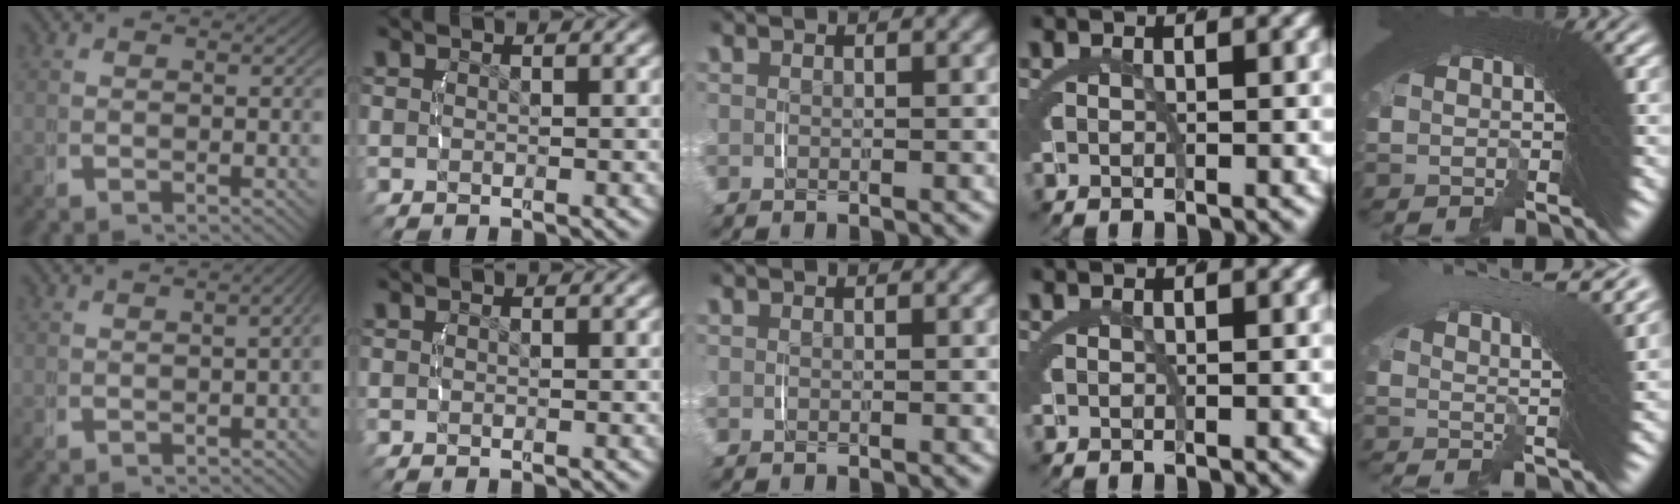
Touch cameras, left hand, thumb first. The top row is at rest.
{"thumb": {"total": 3.3, "force": [-0.5, 1.3, 3.0], "torque": [-0.034, 0.013, -0.011]}, "little": {"total": 5.9, "force": [3.9, 0.2, 4.4], "torque": [-0.047, 0.023, 0.053]}}